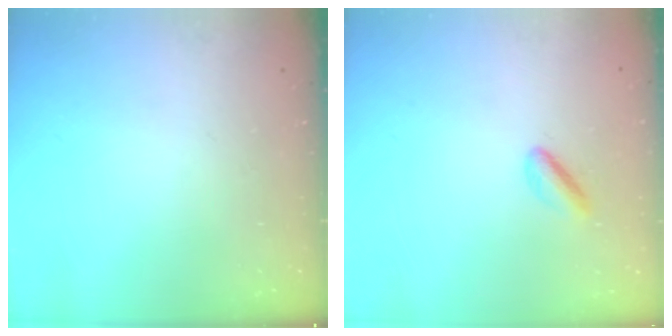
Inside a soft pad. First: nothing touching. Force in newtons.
{"total": 2.7, "press": 2.7, "slide": 0.6}